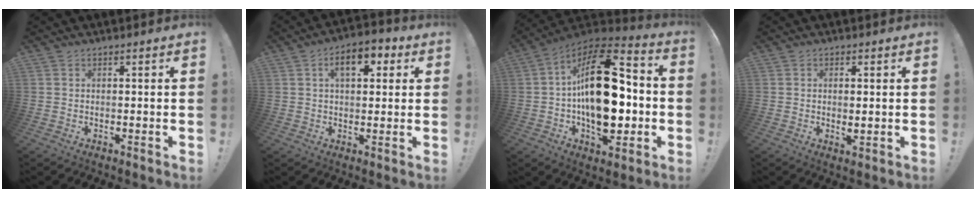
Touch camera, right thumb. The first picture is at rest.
{"total": 9.1, "force": [3.1, 5.0, 6.9], "torque": [-0.091, 0.001, 0.050]}
{"total": 25.9, "force": [0.0, 14.1, 21.8], "torque": [-0.369, 0.011, 0.006]}
{"total": 1.7, "force": [0.3, 0.7, 1.5], "torque": [-0.016, -0.004, 0.004]}